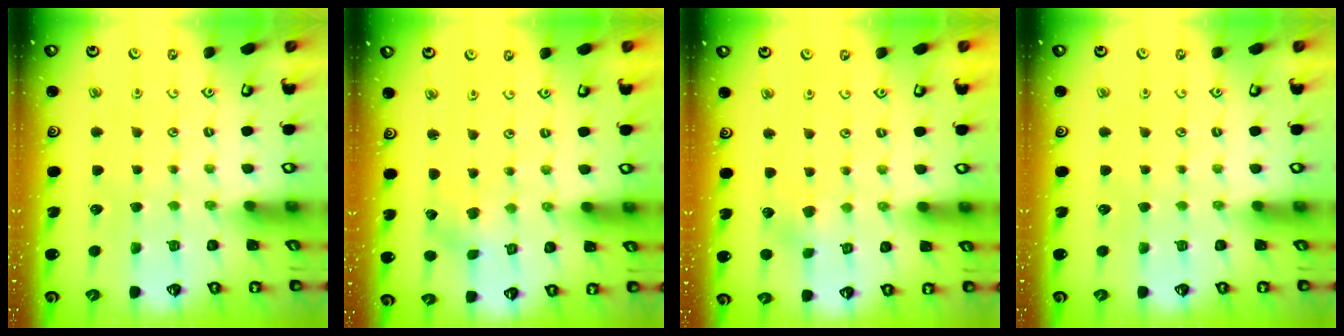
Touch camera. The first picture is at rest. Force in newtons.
{"total": 0.0}
{"total": 2.6, "press": 2.6, "slide": 0.4}
{"total": 0.0}